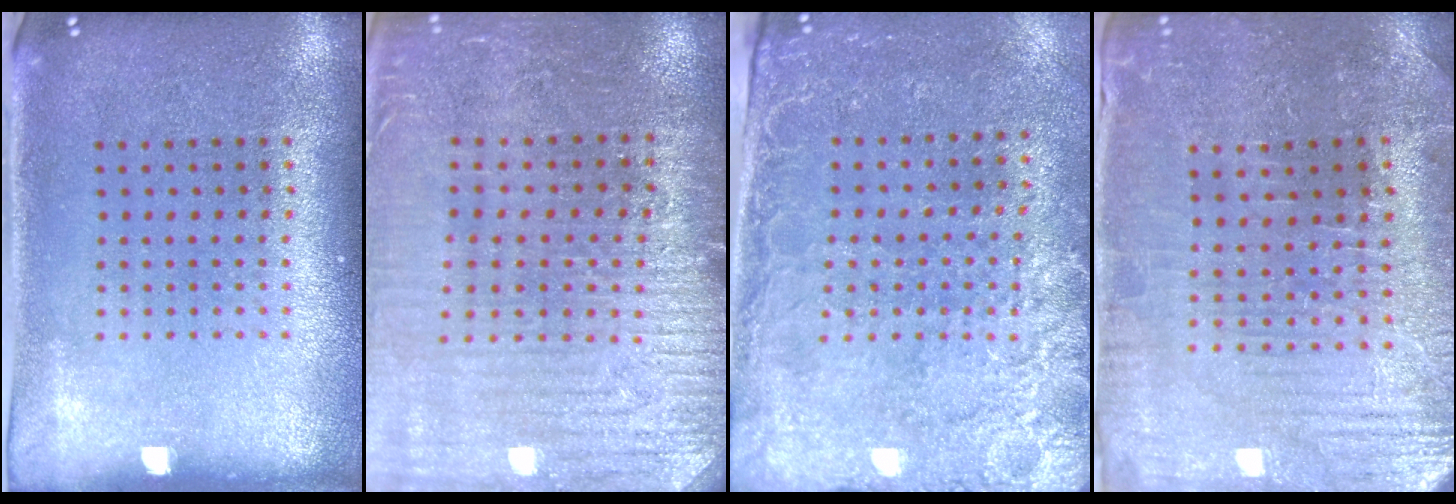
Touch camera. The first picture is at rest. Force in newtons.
{"total": 3.1, "press": 3.1, "slide": 0.4}
{"total": 2.7, "press": 2.4, "slide": 1.2}
{"total": 1.6, "press": 1.6, "slide": 0.4}